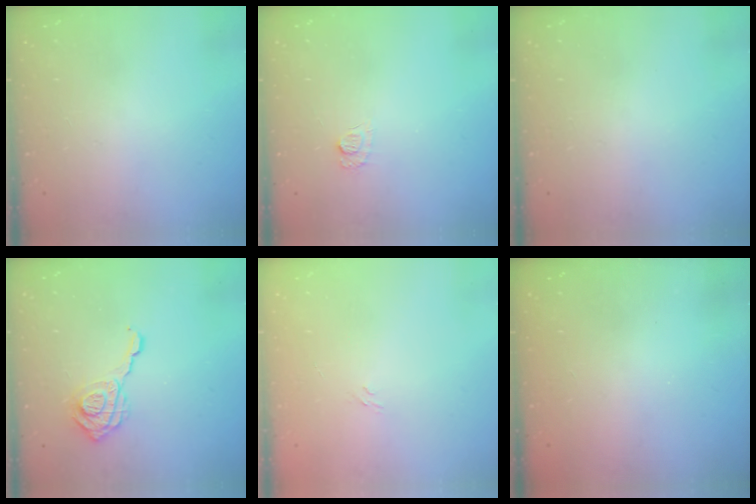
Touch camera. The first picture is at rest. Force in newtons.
{"total": 5.7, "press": 5.6, "slide": 0.8}
{"total": 0.0}
{"total": 11.6, "press": 11.6, "slide": 0.8}
{"total": 2.9, "press": 2.6, "slide": 1.1}
{"total": 2.4, "press": 2.3, "slide": 0.8}